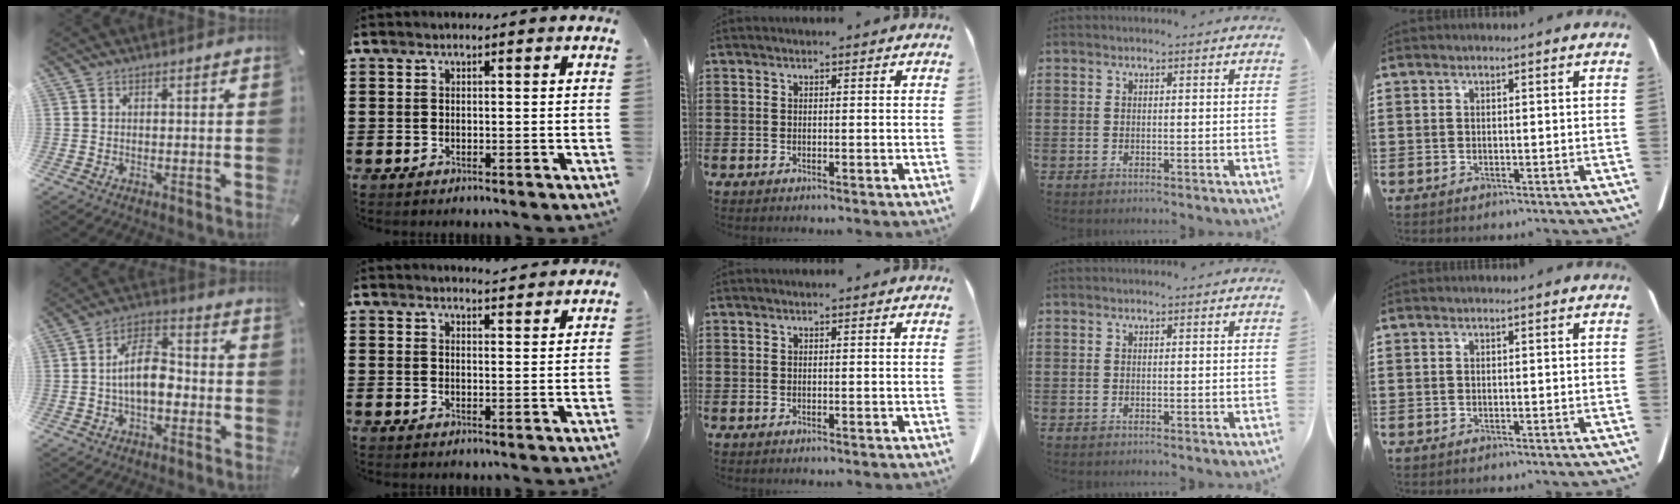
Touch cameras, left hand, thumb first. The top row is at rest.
{"thumb": {"total": 10.7, "force": [-1.6, 6.0, 8.7], "torque": [-0.156, 0.015, -0.027]}, "index": {"total": 2.7, "force": [2.7, -0.1, 0.2], "torque": [-0.010, -0.007, 0.052]}}